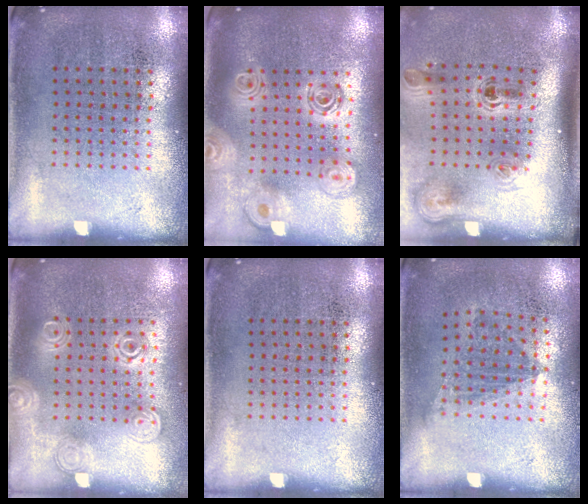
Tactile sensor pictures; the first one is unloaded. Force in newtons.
{"total": 2.1, "press": 1.7, "slide": 1.3}
{"total": 2.3, "press": 1.5, "slide": 1.7}
{"total": 1.4, "press": 1.3, "slide": 0.4}
{"total": 0.0}
{"total": 1.1, "press": 0.8, "slide": 0.7}